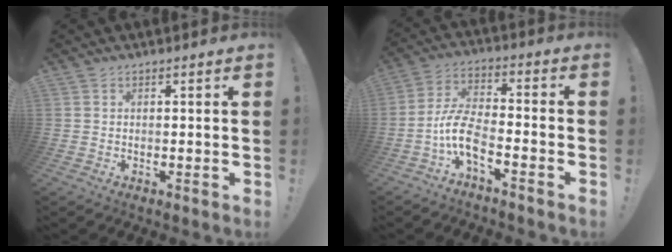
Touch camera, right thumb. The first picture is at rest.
{"total": 10.9, "force": [-5.8, 4.7, 8.0], "torque": [-0.167, 0.021, -0.106]}